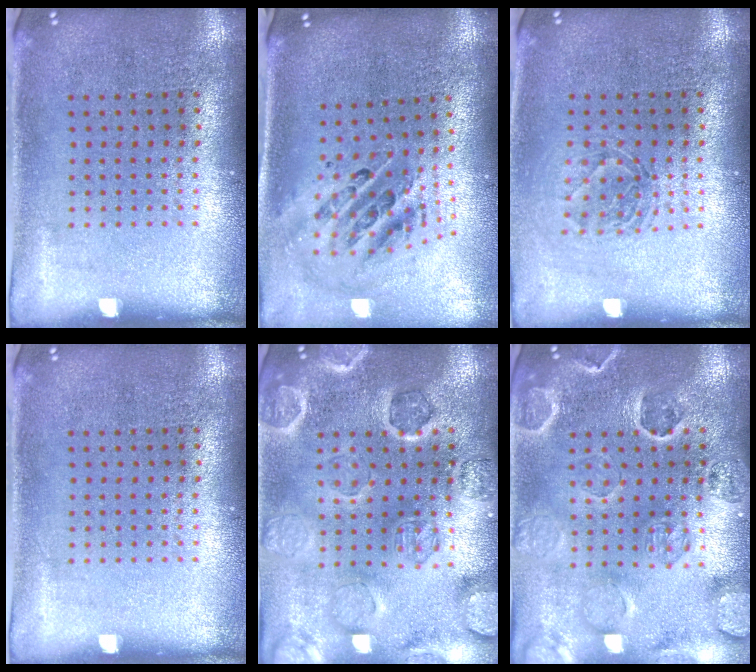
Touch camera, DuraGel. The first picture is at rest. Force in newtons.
{"total": 1.6, "press": 1.3, "slide": 0.8}
{"total": 1.3, "press": 1.2, "slide": 0.6}
{"total": 0.0}
{"total": 2.7, "press": 2.7, "slide": 0.1}
{"total": 2.7, "press": 2.6, "slide": 0.8}